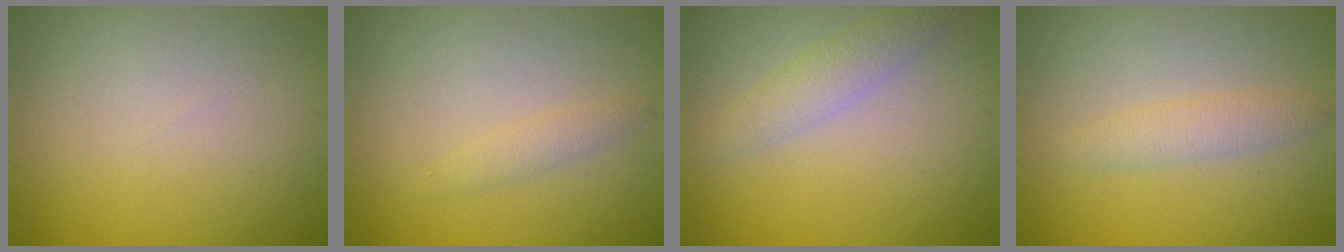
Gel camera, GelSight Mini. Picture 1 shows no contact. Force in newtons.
{"total": 1.1, "press": 1.1, "slide": 0.0}
{"total": 2.2, "press": 2.2, "slide": 0.1}
{"total": 1.8, "press": 1.8, "slide": 0.1}